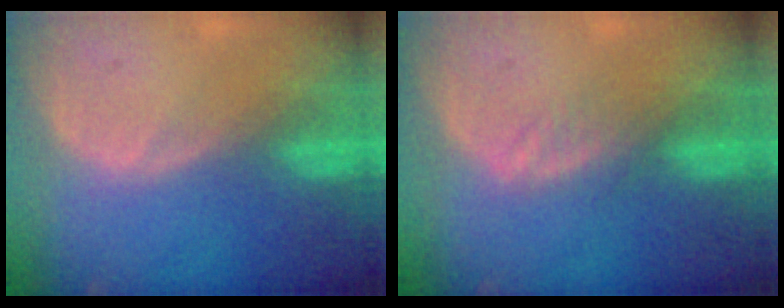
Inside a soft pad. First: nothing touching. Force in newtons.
{"total": 2.0, "press": 2.0, "slide": 0.2}